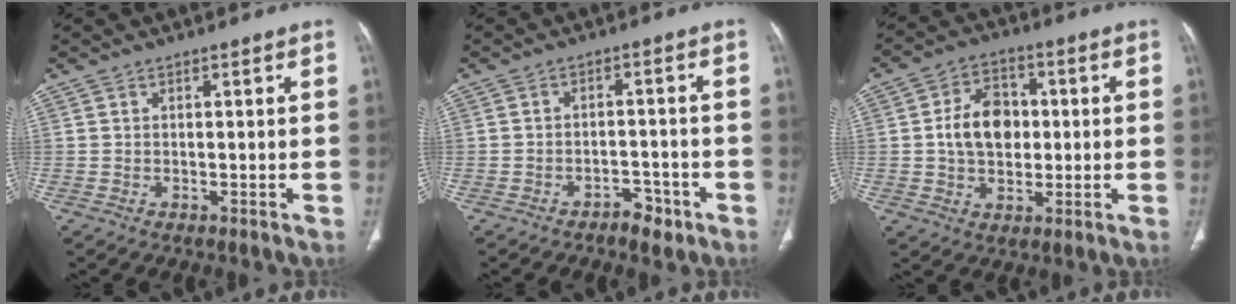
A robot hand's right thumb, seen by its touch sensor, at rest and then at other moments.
{"total": 4.2, "force": [-2.9, 2.3, 2.0], "torque": [-0.015, 0.024, -0.040]}
{"total": 10.3, "force": [0.4, 7.6, 7.0], "torque": [-0.090, 0.013, 0.004]}